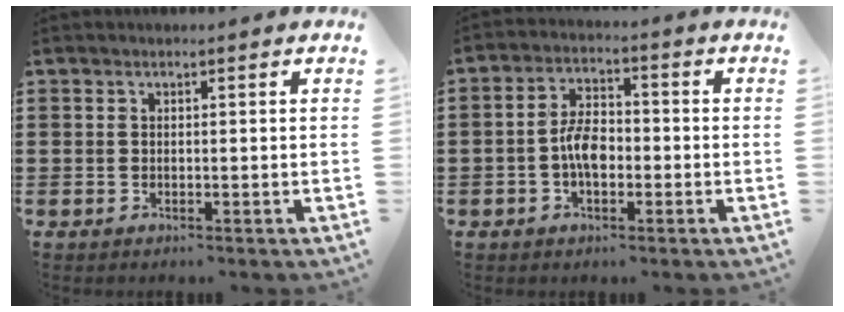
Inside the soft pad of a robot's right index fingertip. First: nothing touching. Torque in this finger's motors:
{"motor_torque": [1.69, 0.45, 0.52, 0.13]}